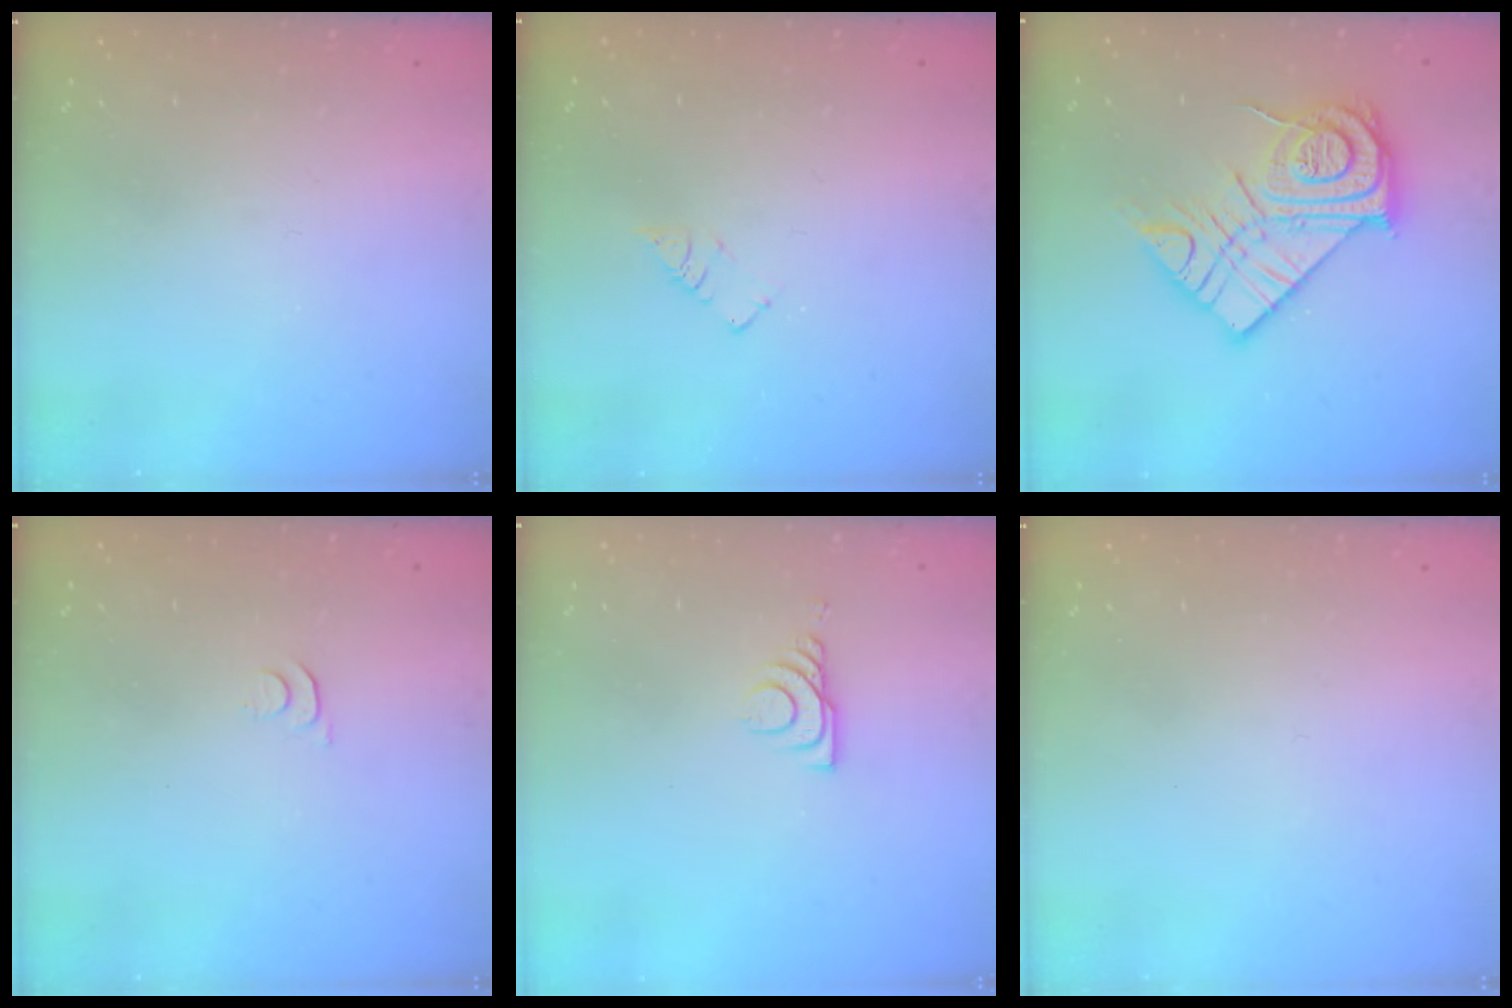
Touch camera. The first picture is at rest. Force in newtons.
{"total": 2.6, "press": 2.6, "slide": 0.3}
{"total": 18.5, "press": 18.4, "slide": 1.5}
{"total": 3.5, "press": 3.5, "slide": 0.5}
{"total": 6.9, "press": 6.9, "slide": 0.8}
{"total": 1.6, "press": 1.6, "slide": 0.1}